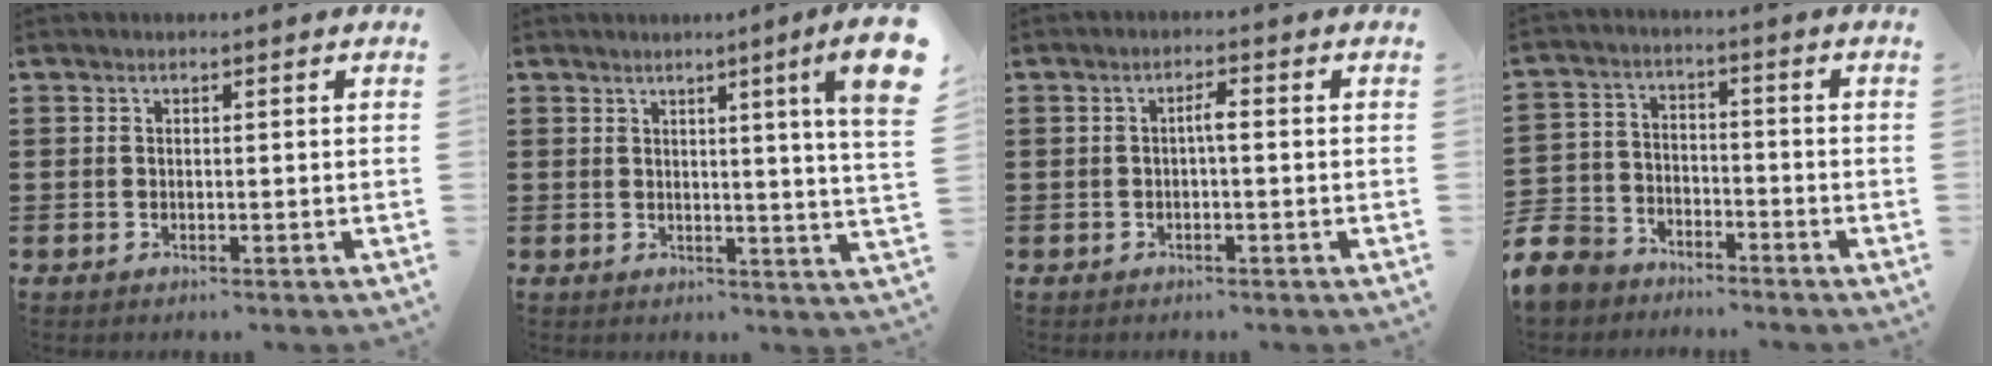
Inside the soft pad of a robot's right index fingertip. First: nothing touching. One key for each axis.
{"total": 6.3, "fx": 2.9, "fy": -0.9, "fz": 5.5, "tx": -0.089, "ty": -0.019, "tz": 0.042}
{"total": 1.8, "fx": -0.3, "fy": 0.3, "fz": 1.8, "tx": -0.035, "ty": 0.003, "tz": -0.007}
{"total": 7.5, "fx": -6.5, "fy": 3.4, "fz": 1.5, "tx": -0.058, "ty": 0.013, "tz": -0.134}